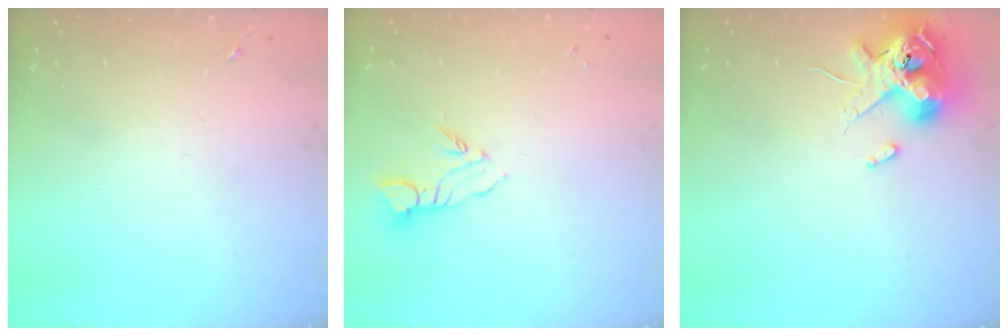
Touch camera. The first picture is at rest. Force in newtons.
{"total": 4.9, "press": 4.9, "slide": 0.1}
{"total": 12.2, "press": 12.1, "slide": 2.0}